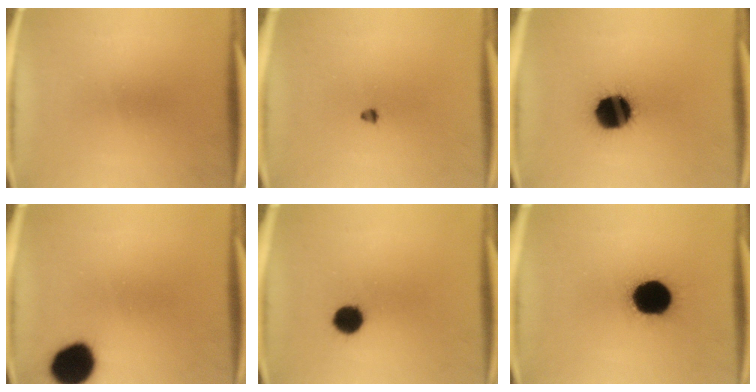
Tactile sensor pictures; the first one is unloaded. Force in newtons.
{"total": 1.1}
{"total": 16.2}
{"total": 12.2}
{"total": 5.9}
{"total": 18.6}